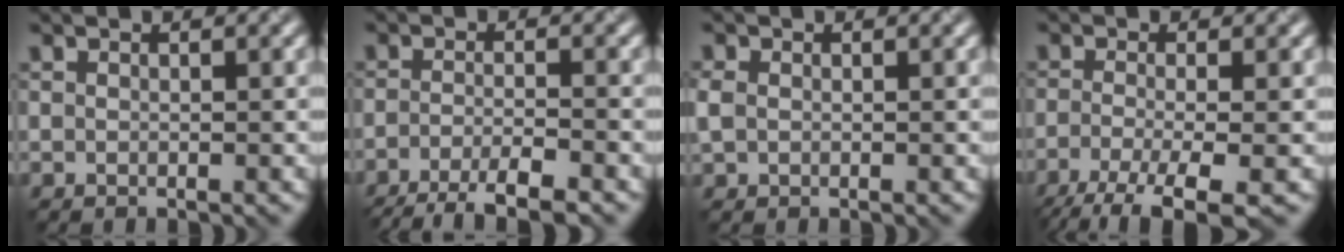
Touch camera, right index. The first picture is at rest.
{"total": 5.8, "force": [-4.3, 1.2, 3.7], "torque": [-0.057, -0.003, -0.078]}
{"total": 1.4, "force": [0.1, 1.2, 0.7], "torque": [-0.017, 0.002, 0.000]}
{"total": 5.7, "force": [-3.4, 1.4, 4.4], "torque": [-0.073, -0.011, -0.068]}